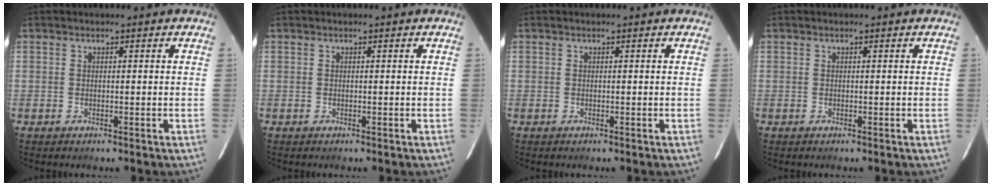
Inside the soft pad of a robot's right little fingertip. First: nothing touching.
{"total": 0.0}
{"total": 0.0}
{"total": 0.0}